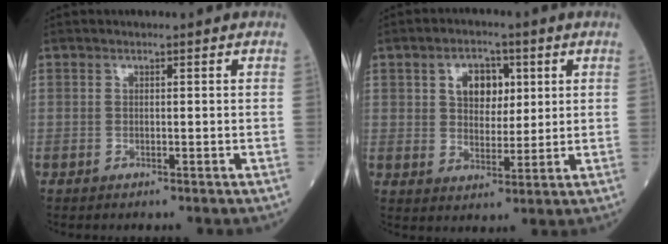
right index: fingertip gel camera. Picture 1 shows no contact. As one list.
[{"total": 6.3, "force": [2.1, 4.1, 4.3], "torque": [-0.068, 0.011, 0.038]}]